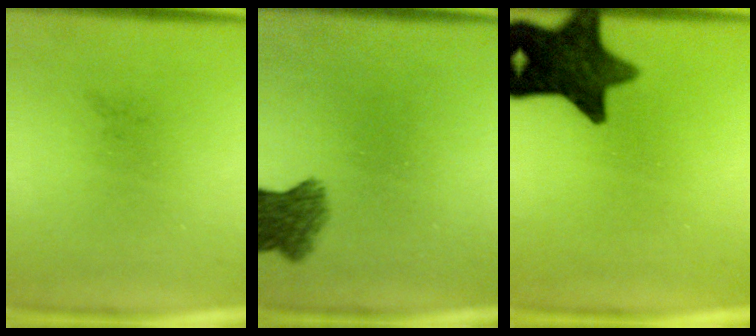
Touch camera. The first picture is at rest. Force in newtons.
{"total": 5.3}
{"total": 12.7}